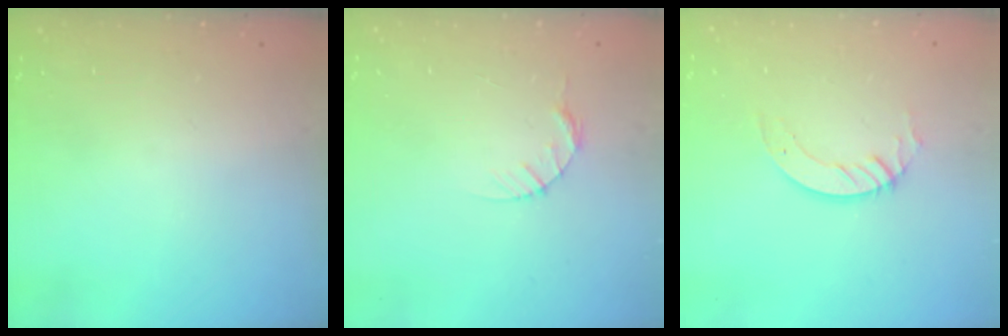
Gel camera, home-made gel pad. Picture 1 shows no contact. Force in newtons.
{"total": 3.9, "press": 3.8, "slide": 0.5}
{"total": 2.8, "press": 2.8, "slide": 0.2}